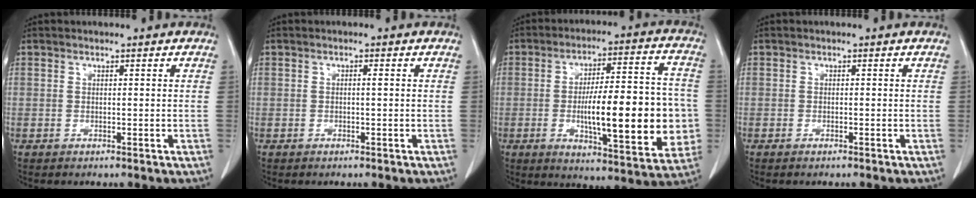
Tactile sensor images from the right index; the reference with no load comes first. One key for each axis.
{"total": 0.6, "fx": 0.1, "fy": 0.0, "fz": 0.6, "tx": -0.008, "ty": 0.001, "tz": 0.002}
{"total": 19.6, "fx": -2.6, "fy": 4.5, "fz": 18.9, "tx": -0.262, "ty": 0.012, "tz": -0.028}
{"total": 0.0}